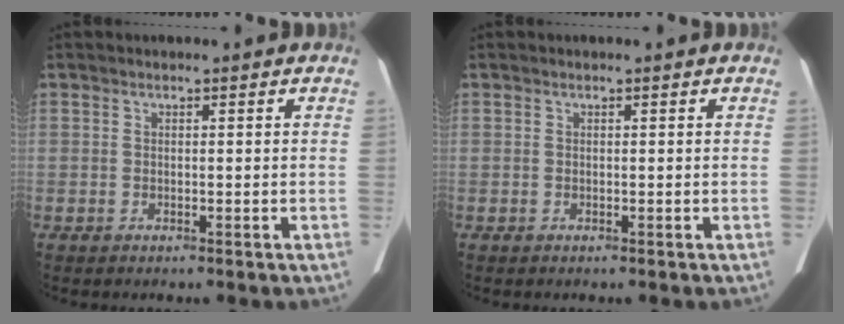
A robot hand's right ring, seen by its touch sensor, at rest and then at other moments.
{"total": 0.0}